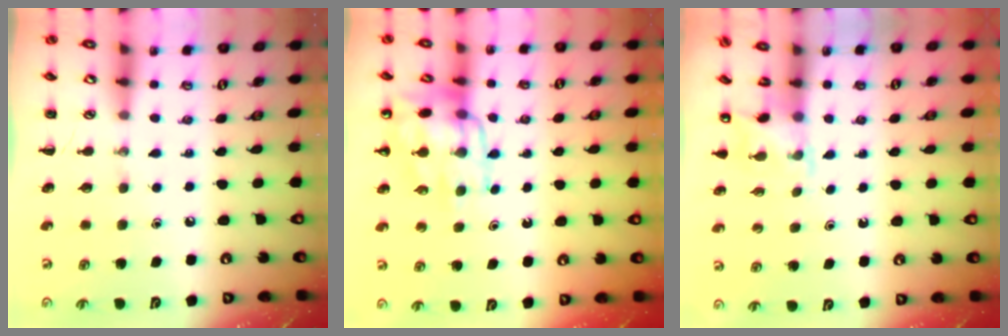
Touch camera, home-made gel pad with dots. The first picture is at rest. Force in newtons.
{"total": 13.9, "press": 13.6, "slide": 2.7}
{"total": 2.5, "press": 2.4, "slide": 0.9}